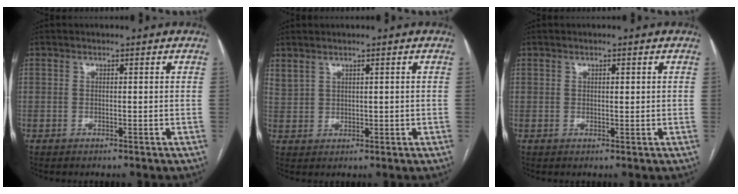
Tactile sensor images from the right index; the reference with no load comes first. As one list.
[{"total": 2.4, "force": [1.9, 1.1, 1.0], "torque": [-0.028, 0.008, 0.051]}, {"total": 0.8, "force": [0.2, 0.2, 0.7], "torque": [-0.010, 0.001, 0.003]}]